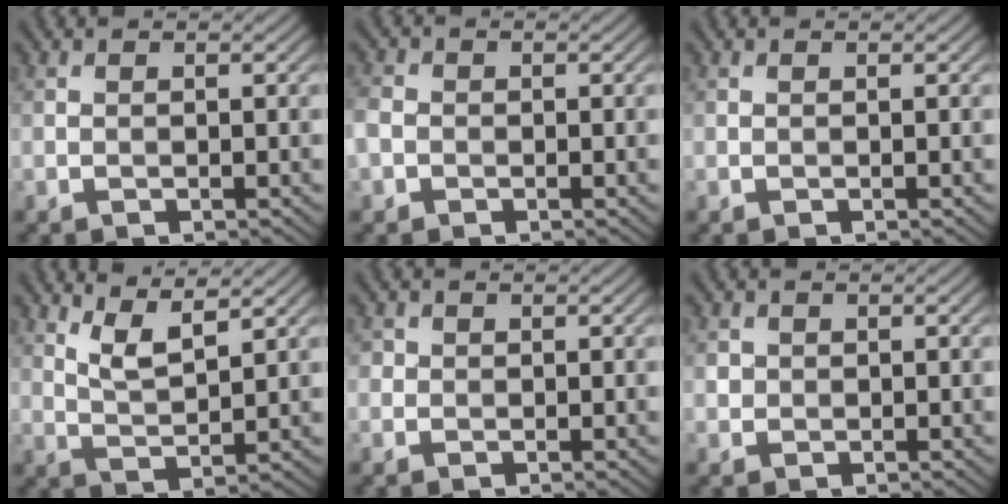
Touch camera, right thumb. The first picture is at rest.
{"total": 2.7, "force": [-0.8, 2.3, 1.2], "torque": [-0.033, 0.000, -0.024]}
{"total": 0.0}
{"total": 4.7, "force": [3.3, 1.0, 3.2], "torque": [-0.073, -0.003, 0.070]}
{"total": 1.2, "force": [0.2, 1.2, 0.2], "torque": [0.000, -0.002, -0.002]}
{"total": 1.2, "force": [0.2, 1.2, 0.2], "torque": [-0.004, -0.004, 0.000]}